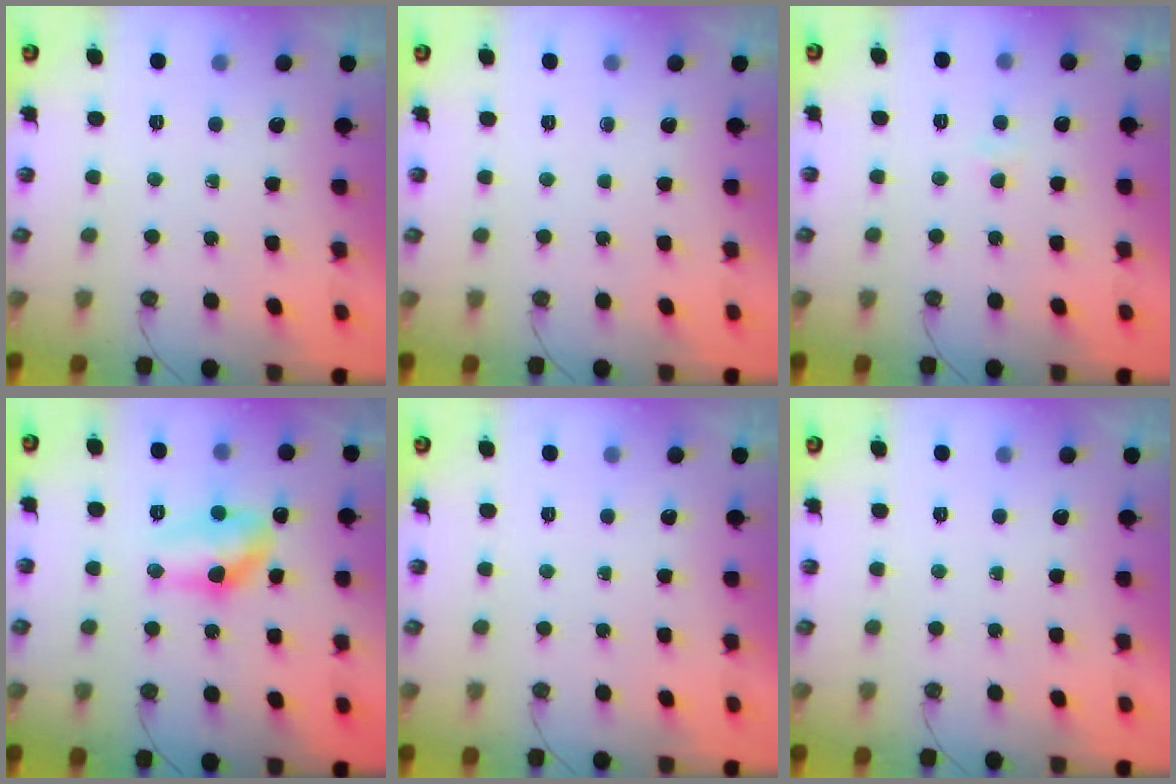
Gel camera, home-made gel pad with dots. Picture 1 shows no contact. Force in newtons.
{"total": 0.0}
{"total": 2.4, "press": 2.3, "slide": 0.6}
{"total": 11.8, "press": 11.7, "slide": 1.1}
{"total": 0.0}
{"total": 0.0}